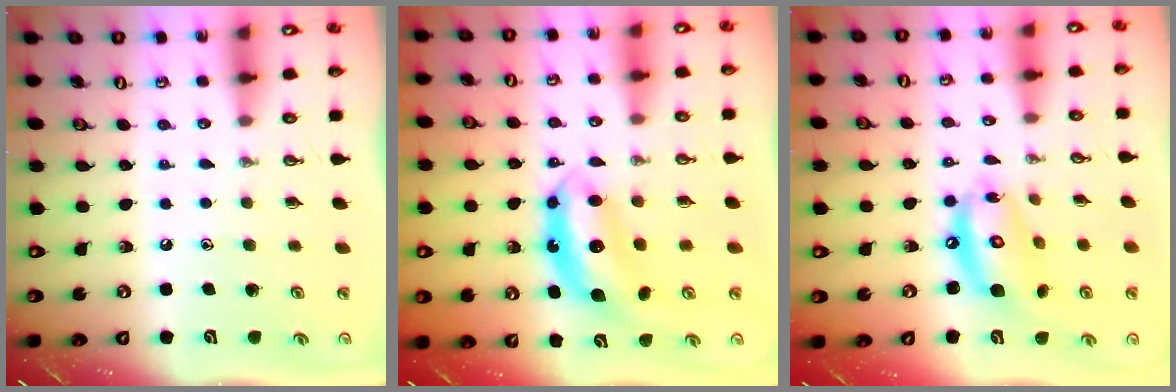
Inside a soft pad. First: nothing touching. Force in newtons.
{"total": 7.3, "press": 7.3, "slide": 0.2}
{"total": 13.4, "press": 13.3, "slide": 1.2}